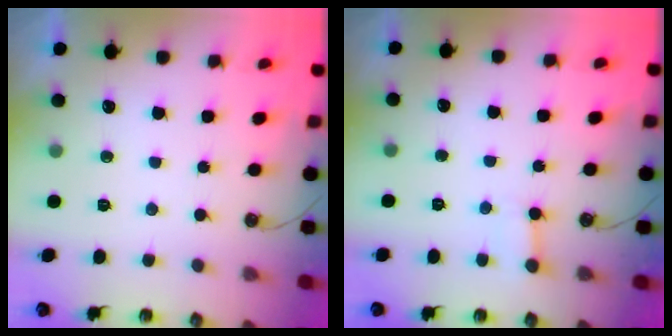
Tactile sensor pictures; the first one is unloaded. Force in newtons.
{"total": 3.5, "press": 3.4, "slide": 0.5}